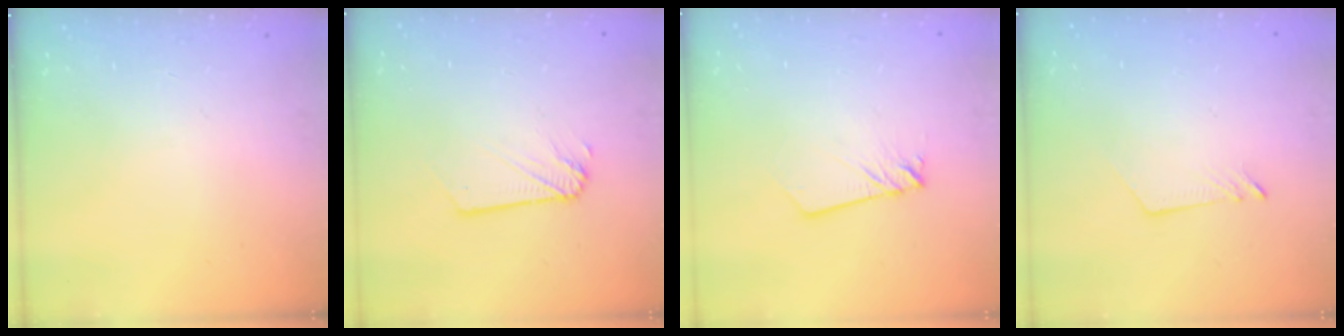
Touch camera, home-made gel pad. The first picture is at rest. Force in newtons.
{"total": 1.9, "press": 1.9, "slide": 0.3}
{"total": 1.9, "press": 1.9, "slide": 0.2}
{"total": 2.6, "press": 2.6, "slide": 0.3}